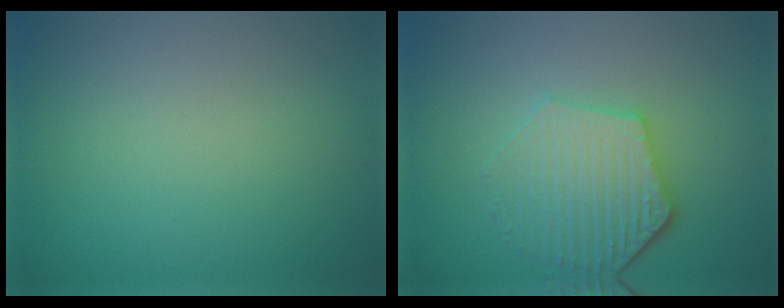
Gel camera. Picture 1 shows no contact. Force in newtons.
{"total": 5.4, "press": 4.2, "slide": 3.4}